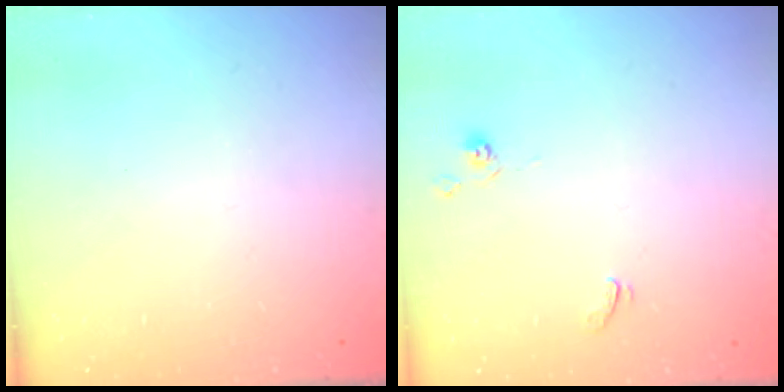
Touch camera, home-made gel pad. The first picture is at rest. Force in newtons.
{"total": 2.6, "press": 2.6, "slide": 0.5}